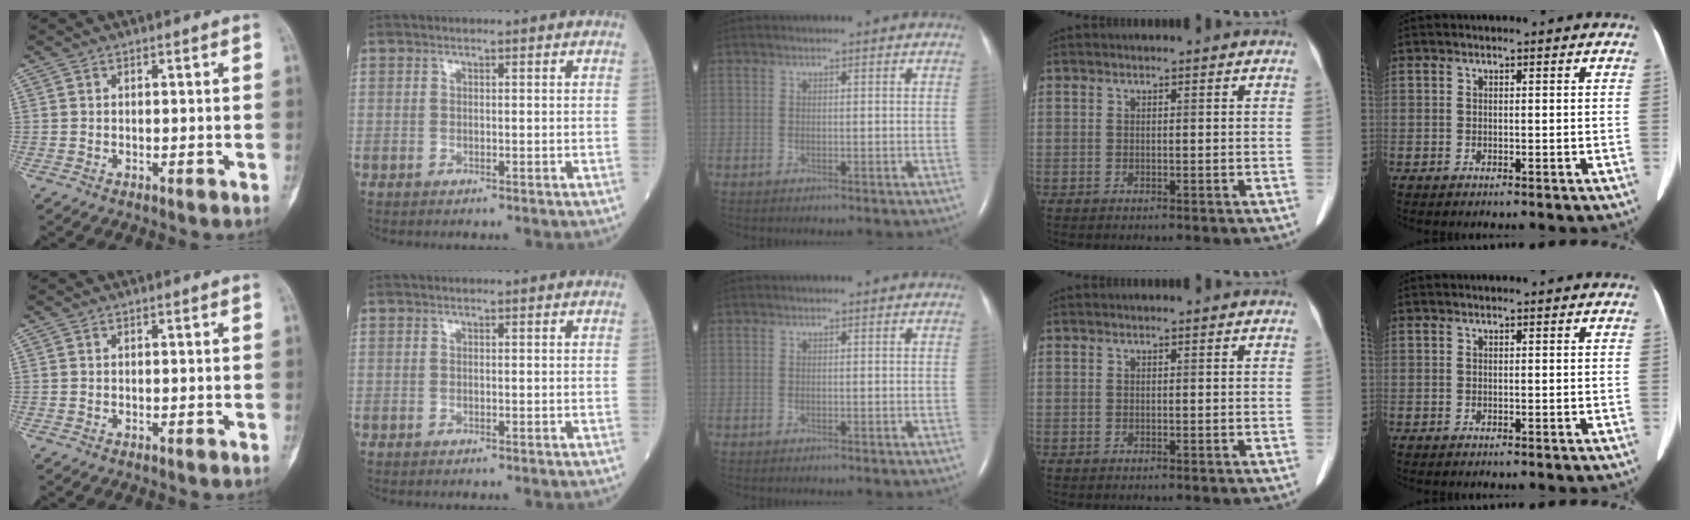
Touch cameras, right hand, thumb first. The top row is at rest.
{}